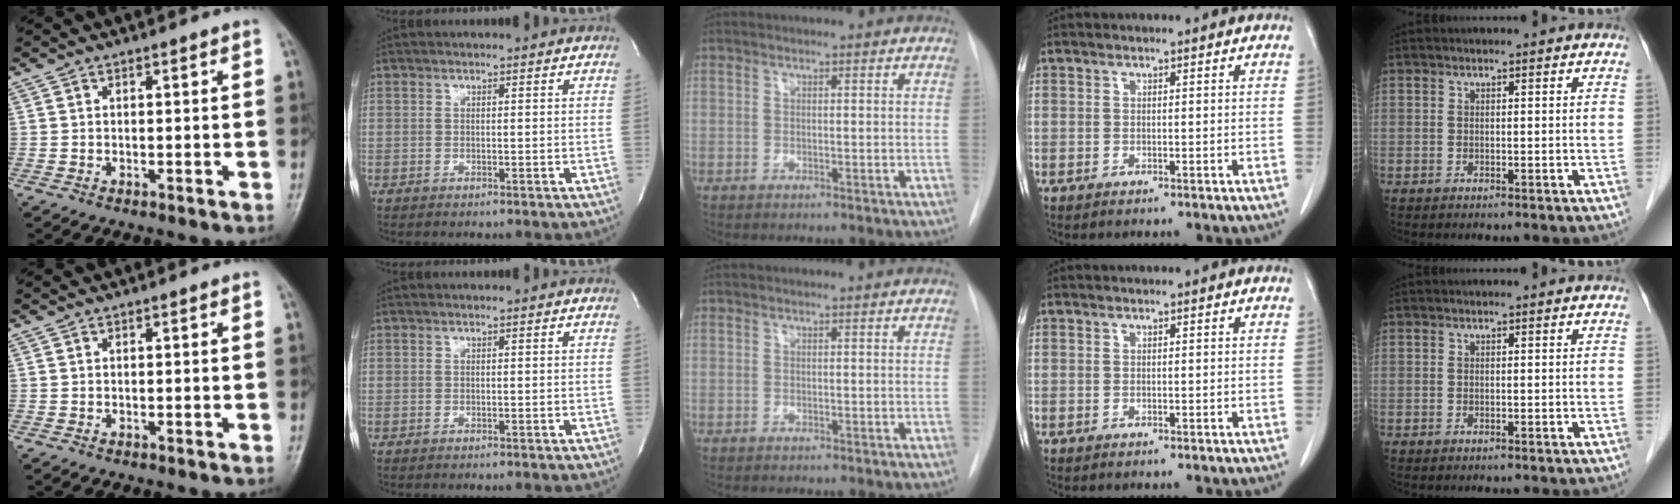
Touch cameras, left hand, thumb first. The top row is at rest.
{}